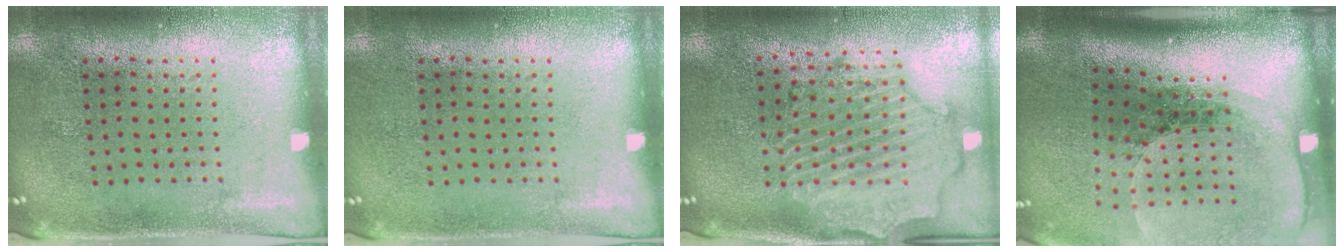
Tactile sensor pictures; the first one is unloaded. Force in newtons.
{"total": 0.0}
{"total": 2.8, "press": 2.5, "slide": 1.3}
{"total": 2.6, "press": 1.9, "slide": 1.8}